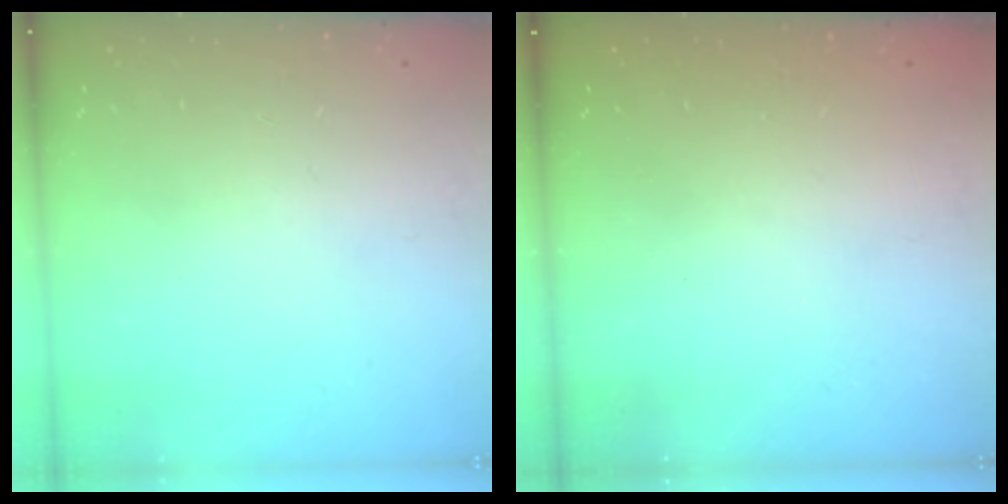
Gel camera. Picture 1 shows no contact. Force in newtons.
{"total": 2.5, "press": 2.4, "slide": 0.8}